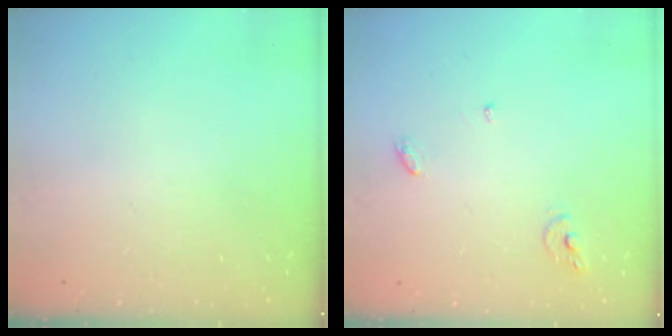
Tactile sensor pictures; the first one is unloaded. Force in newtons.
{"total": 6.2, "press": 6.2, "slide": 0.2}